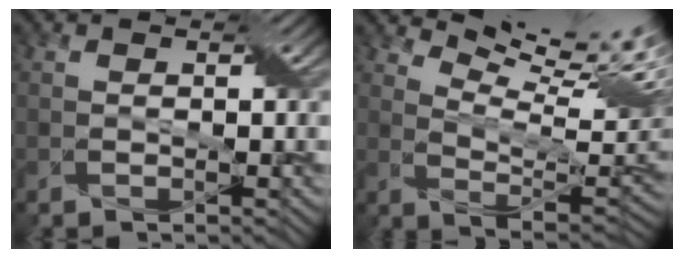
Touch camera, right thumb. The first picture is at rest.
{"total": 14.6, "force": [9.5, 4.0, 10.3], "torque": [-0.169, 0.008, 0.133]}